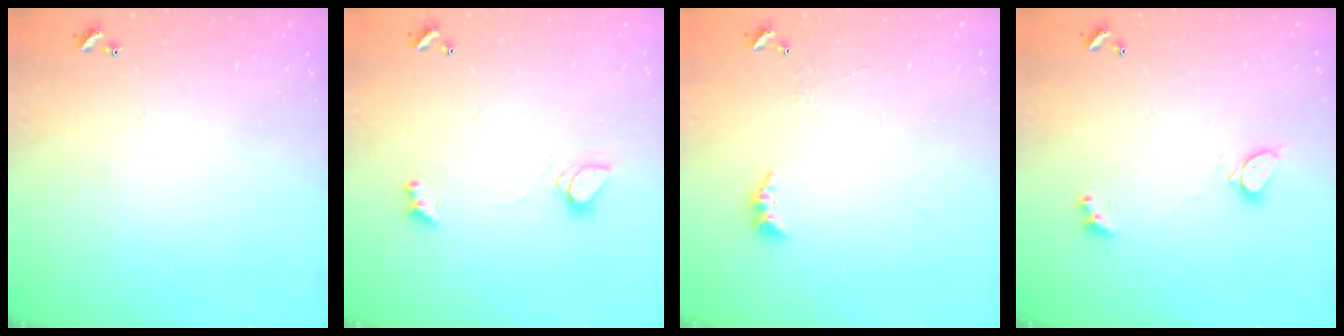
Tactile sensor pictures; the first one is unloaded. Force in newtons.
{"total": 1.0, "press": 0.9, "slide": 0.4}
{"total": 3.0, "press": 2.9, "slide": 0.7}
{"total": 2.3, "press": 2.2, "slide": 0.7}